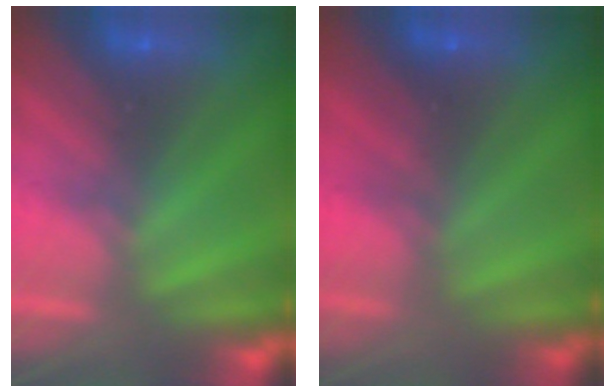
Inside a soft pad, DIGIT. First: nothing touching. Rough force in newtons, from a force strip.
{"total": 2.1}